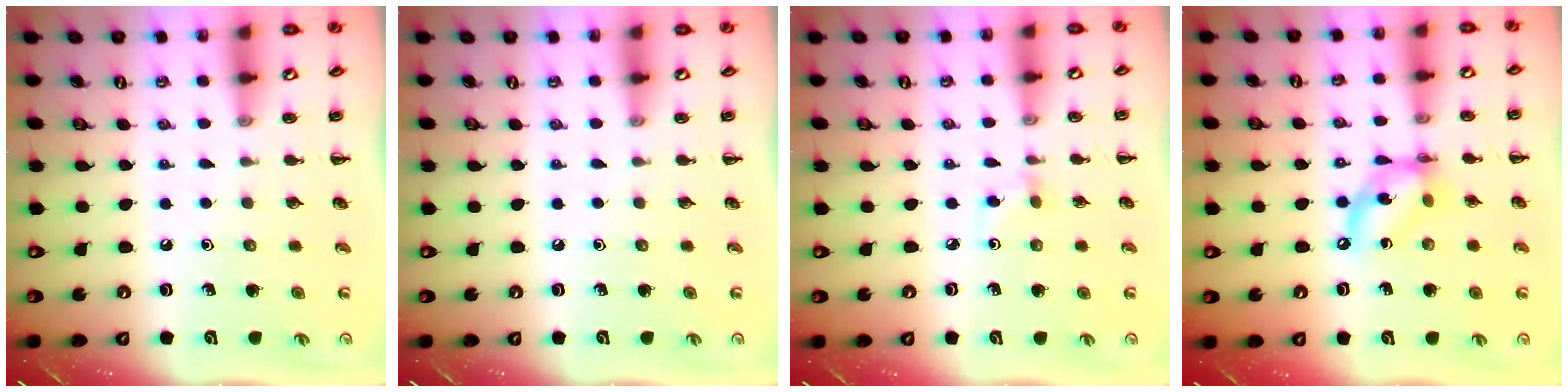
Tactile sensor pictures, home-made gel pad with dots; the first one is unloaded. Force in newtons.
{"total": 0.0}
{"total": 2.3, "press": 2.1, "slide": 0.9}
{"total": 11.4, "press": 11.0, "slide": 2.8}